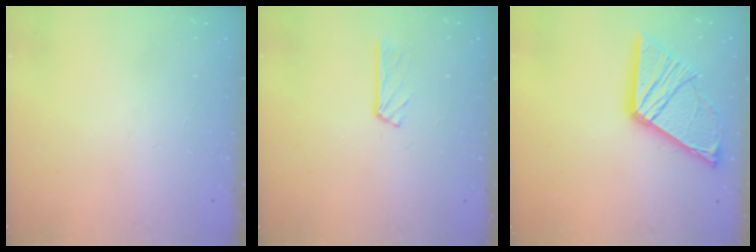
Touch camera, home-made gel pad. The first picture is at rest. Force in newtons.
{"total": 3.2, "press": 3.2, "slide": 0.3}
{"total": 18.5, "press": 18.4, "slide": 1.7}